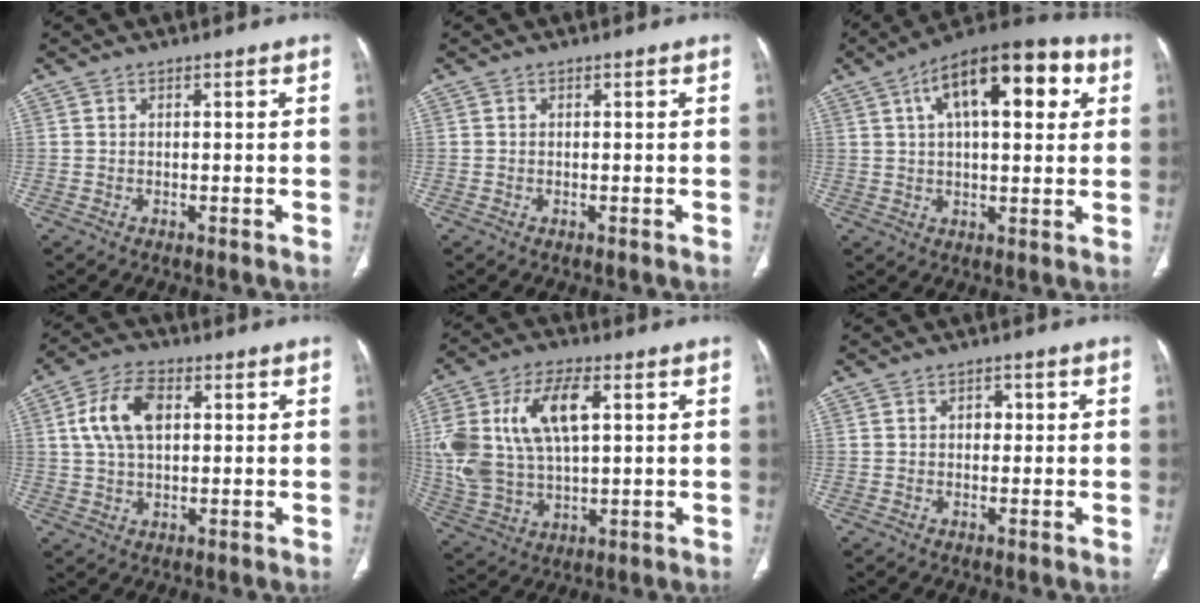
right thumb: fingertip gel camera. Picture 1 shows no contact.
{"total": 0.0}
{"total": 19.1, "force": [6.6, 8.3, 15.8], "torque": [-0.217, 0.017, 0.095]}
{"total": 9.7, "force": [2.2, 5.8, 7.5], "torque": [-0.143, 0.012, 0.039]}
{"total": 18.4, "force": [4.5, 9.8, 14.9], "torque": [-0.307, 0.006, 0.088]}
{"total": 1.7, "force": [0.2, 1.3, 1.0], "torque": [-0.005, 0.004, -0.001]}